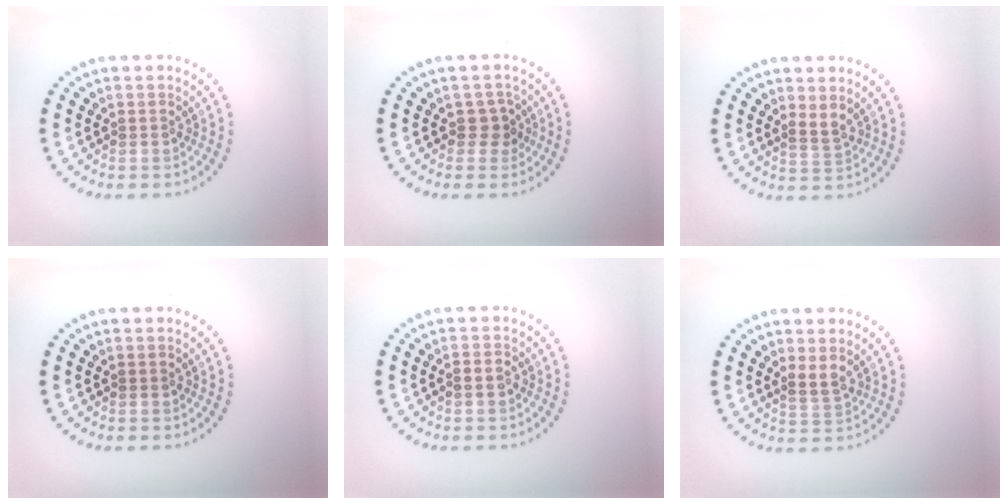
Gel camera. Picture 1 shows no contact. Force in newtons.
{"total": 1.5, "press": 1.3, "slide": 0.8}
{"total": 1.2, "press": 0.9, "slide": 0.8}
{"total": 0.0}
{"total": 1.1, "press": 1.0, "slide": 0.6}
{"total": 1.7, "press": 1.3, "slide": 1.1}